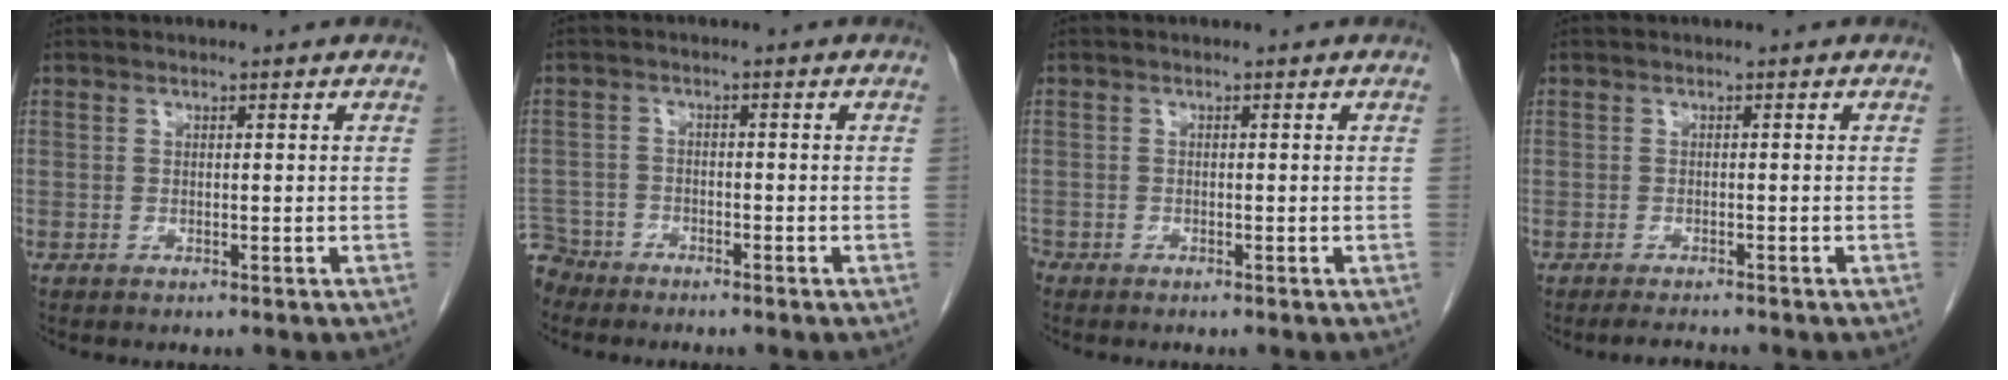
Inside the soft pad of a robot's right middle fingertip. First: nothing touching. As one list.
[{"total": 5.2, "force": [-4.8, 2.1, -0.6], "torque": [0.016, -0.006, -0.094]}, {"total": 1.3, "force": [-1.1, 0.7, 0.2], "torque": [-0.008, -0.002, -0.020]}, {"total": 2.3, "force": [-2.2, 0.2, 0.8], "torque": [-0.017, -0.009, -0.032]}]